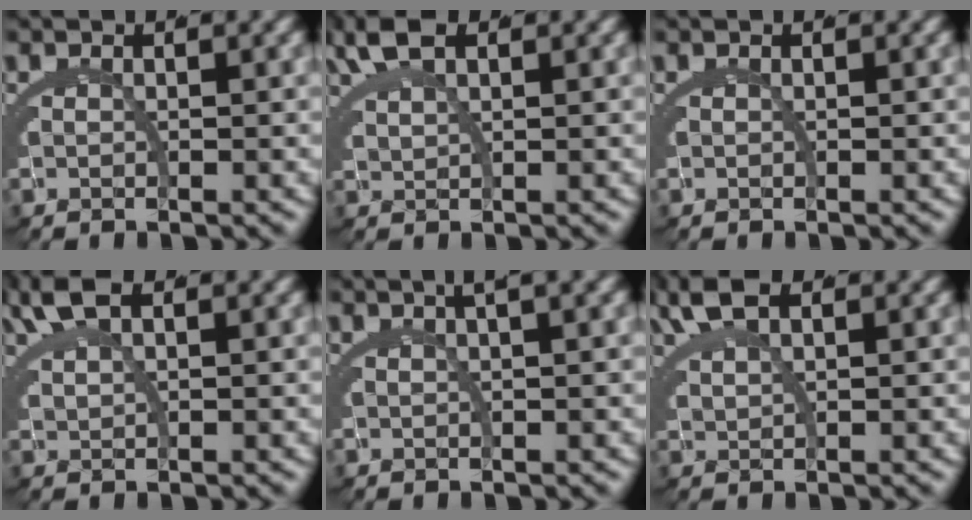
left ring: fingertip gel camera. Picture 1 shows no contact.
{"total": 2.6, "force": [2.2, 0.0, 1.5], "torque": [-0.037, 0.003, 0.046]}
{"total": 0.0}
{"total": 2.6, "force": [2.0, 0.1, 1.6], "torque": [-0.040, 0.005, 0.043]}
{"total": 2.0, "force": [1.1, -0.7, 1.5], "torque": [-0.005, 0.013, 0.018]}
{"total": 2.7, "force": [2.1, 0.1, 1.6], "torque": [-0.039, 0.003, 0.046]}